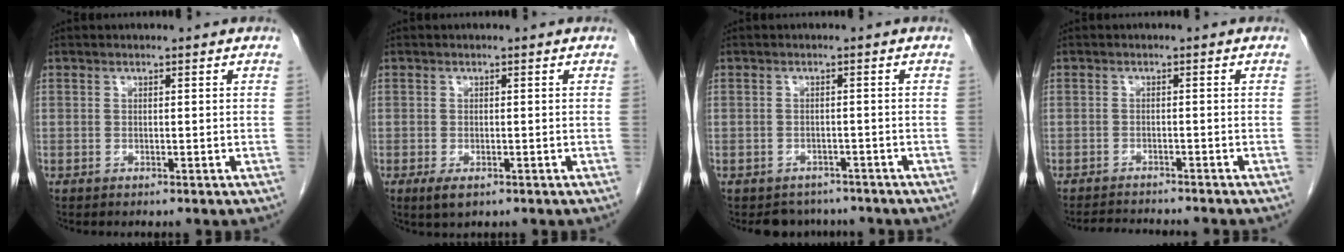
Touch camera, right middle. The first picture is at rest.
{"total": 2.3, "force": [-1.2, 0.9, 1.7], "torque": [-0.036, -0.004, -0.016]}
{"total": 4.0, "force": [-3.5, 1.9, -0.2], "torque": [0.005, 0.005, -0.048]}
{"total": 5.4, "force": [-5.2, 0.2, 1.4], "torque": [-0.018, -0.011, -0.079]}